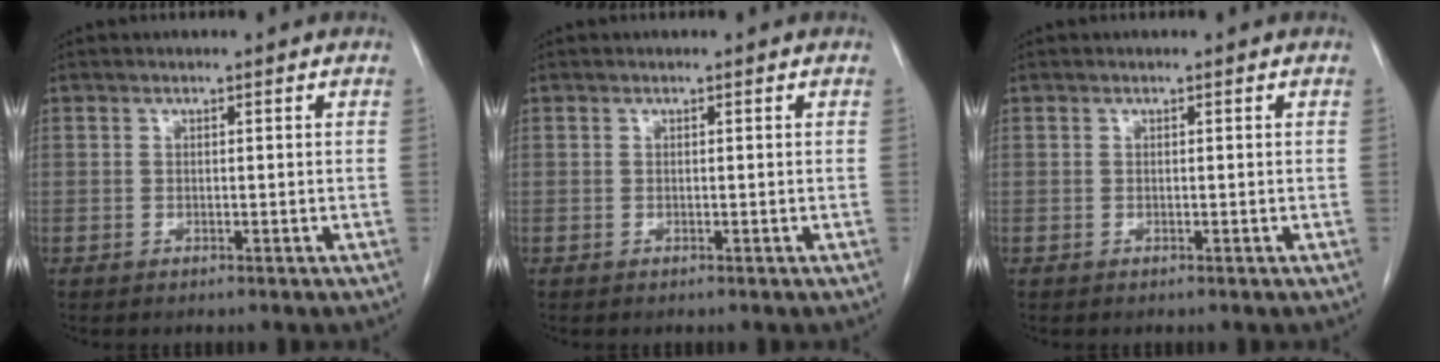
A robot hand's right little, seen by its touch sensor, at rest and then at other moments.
{"total": 0.0}
{"total": 0.0}